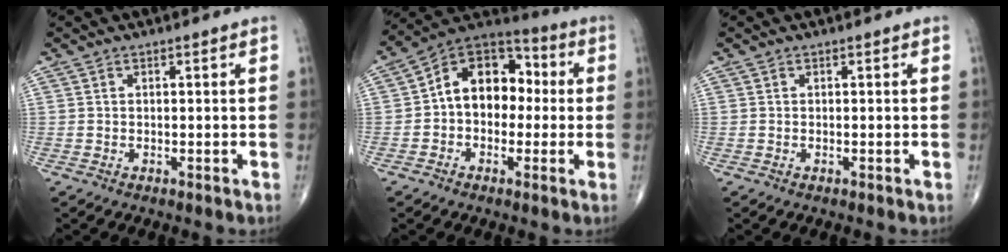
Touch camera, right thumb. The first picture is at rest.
{"total": 13.6, "force": [0.4, 9.8, 9.4], "torque": [-0.100, 0.043, -0.012]}
{"total": 0.0}